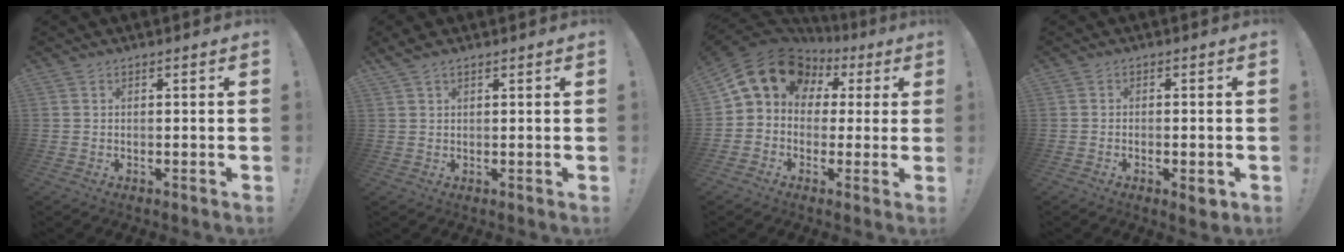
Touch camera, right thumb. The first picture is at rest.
{"total": 1.9, "force": [1.4, 0.7, 1.0], "torque": [-0.025, 0.000, 0.027]}
{"total": 15.8, "force": [5.8, 12.2, 8.2], "torque": [-0.126, -0.023, 0.113]}
{"total": 3.2, "force": [-1.2, 1.2, 2.7], "torque": [-0.028, 0.001, -0.017]}